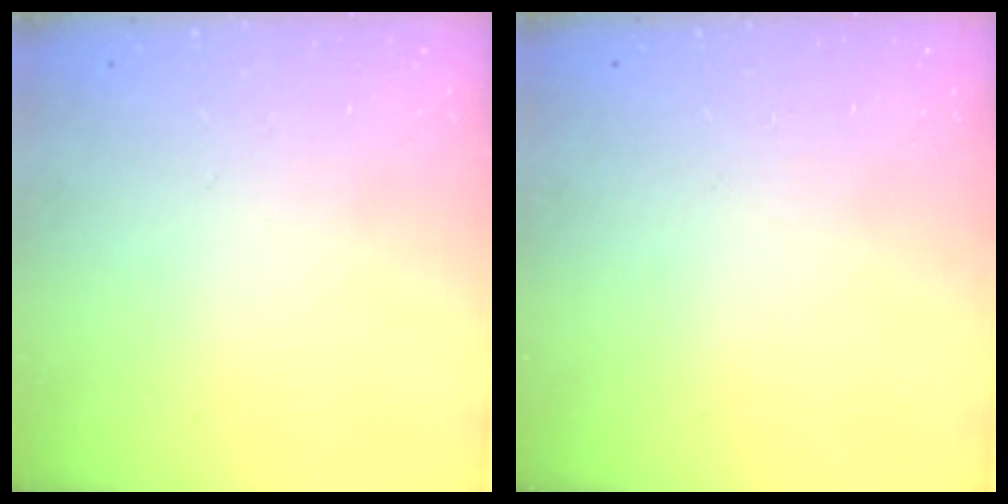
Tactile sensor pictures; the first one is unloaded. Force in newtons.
{"total": 0.0}